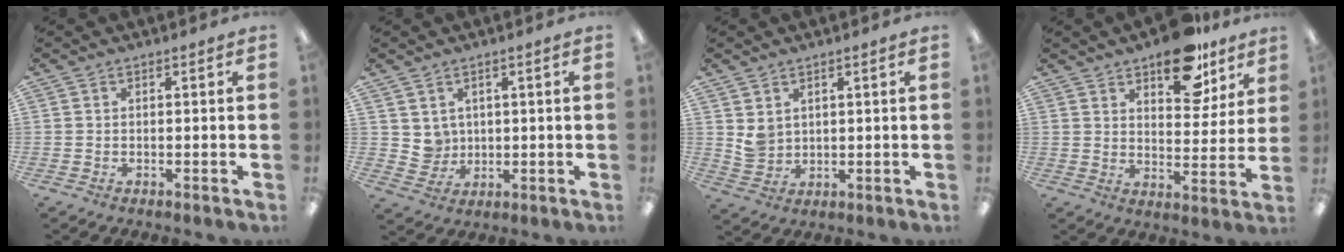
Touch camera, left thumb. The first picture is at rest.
{"total": 4.5, "force": [2.7, 3.6, -0.1], "torque": [-0.007, -0.012, 0.052]}
{"total": 4.0, "force": [2.4, 3.0, 0.9], "torque": [-0.019, -0.007, 0.046]}
{"total": 14.5, "force": [10.3, 7.1, 7.3], "torque": [-0.087, -0.060, 0.180]}